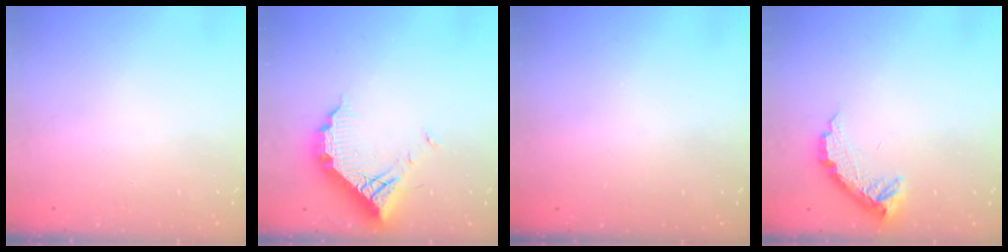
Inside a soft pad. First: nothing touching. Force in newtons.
{"total": 13.0, "press": 13.0, "slide": 1.0}
{"total": 2.9, "press": 2.8, "slide": 0.9}
{"total": 11.1, "press": 11.1, "slide": 0.3}